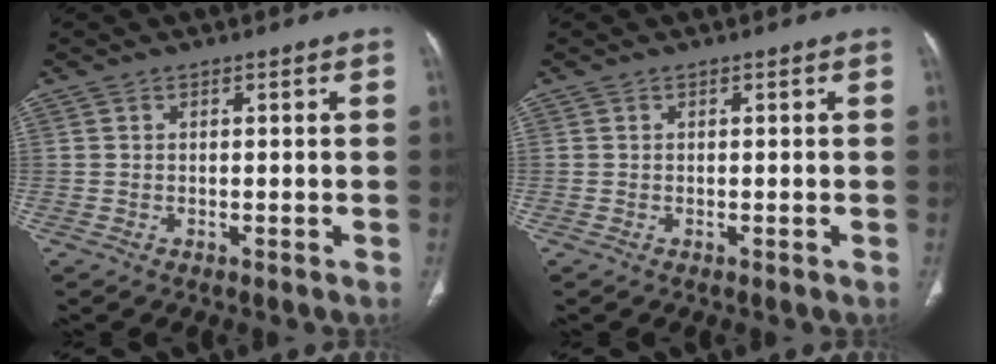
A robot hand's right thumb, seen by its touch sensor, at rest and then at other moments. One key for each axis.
{"total": 0.0}